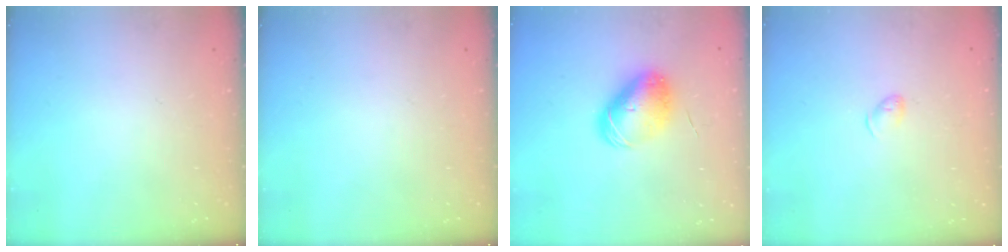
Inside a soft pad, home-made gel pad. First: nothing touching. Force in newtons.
{"total": 0.0}
{"total": 9.3, "press": 9.3, "slide": 1.3}
{"total": 4.4, "press": 4.3, "slide": 0.8}